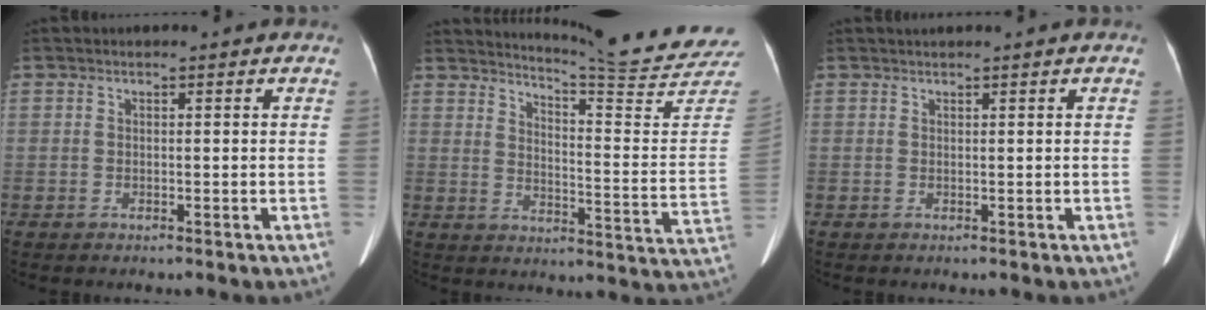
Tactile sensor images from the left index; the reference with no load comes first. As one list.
[{"total": 20.4, "force": [19.6, -1.7, 5.4], "torque": [-0.091, -0.137, 0.234]}, {"total": 1.2, "force": [1.0, -0.3, 0.6], "torque": [-0.012, 0.016, 0.025]}]